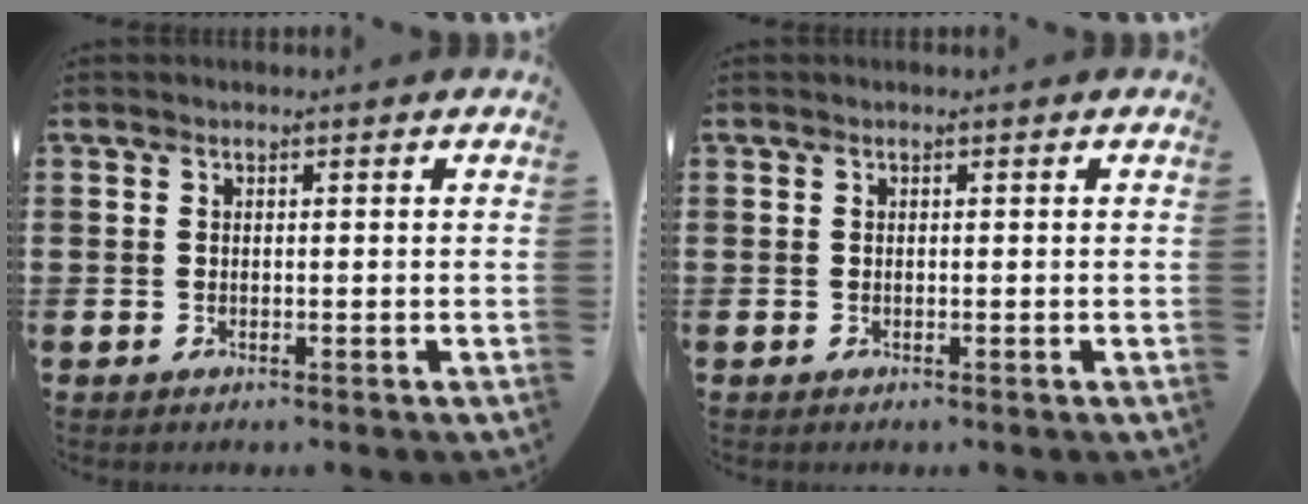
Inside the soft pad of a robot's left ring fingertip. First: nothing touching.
{"total": 0.0}